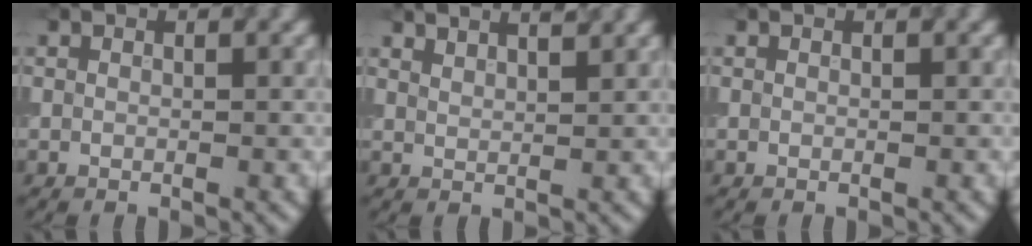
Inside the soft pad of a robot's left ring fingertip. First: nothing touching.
{"total": 3.0, "force": [2.6, 0.9, 1.4], "torque": [-0.004, 0.015, 0.014]}
{"total": 0.0}